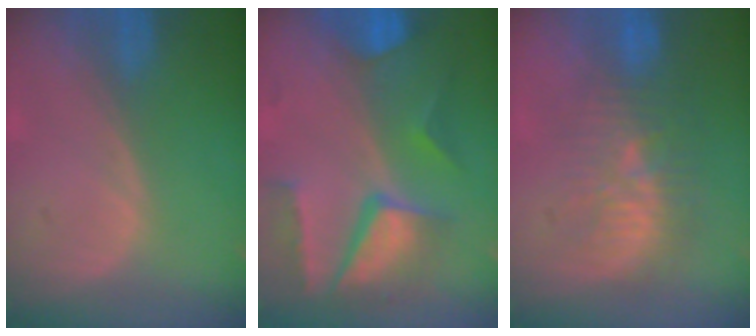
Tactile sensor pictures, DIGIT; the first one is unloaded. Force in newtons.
{"total": 10.5, "press": 8.8, "slide": 5.7}
{"total": 9.3, "press": 8.9, "slide": 2.5}